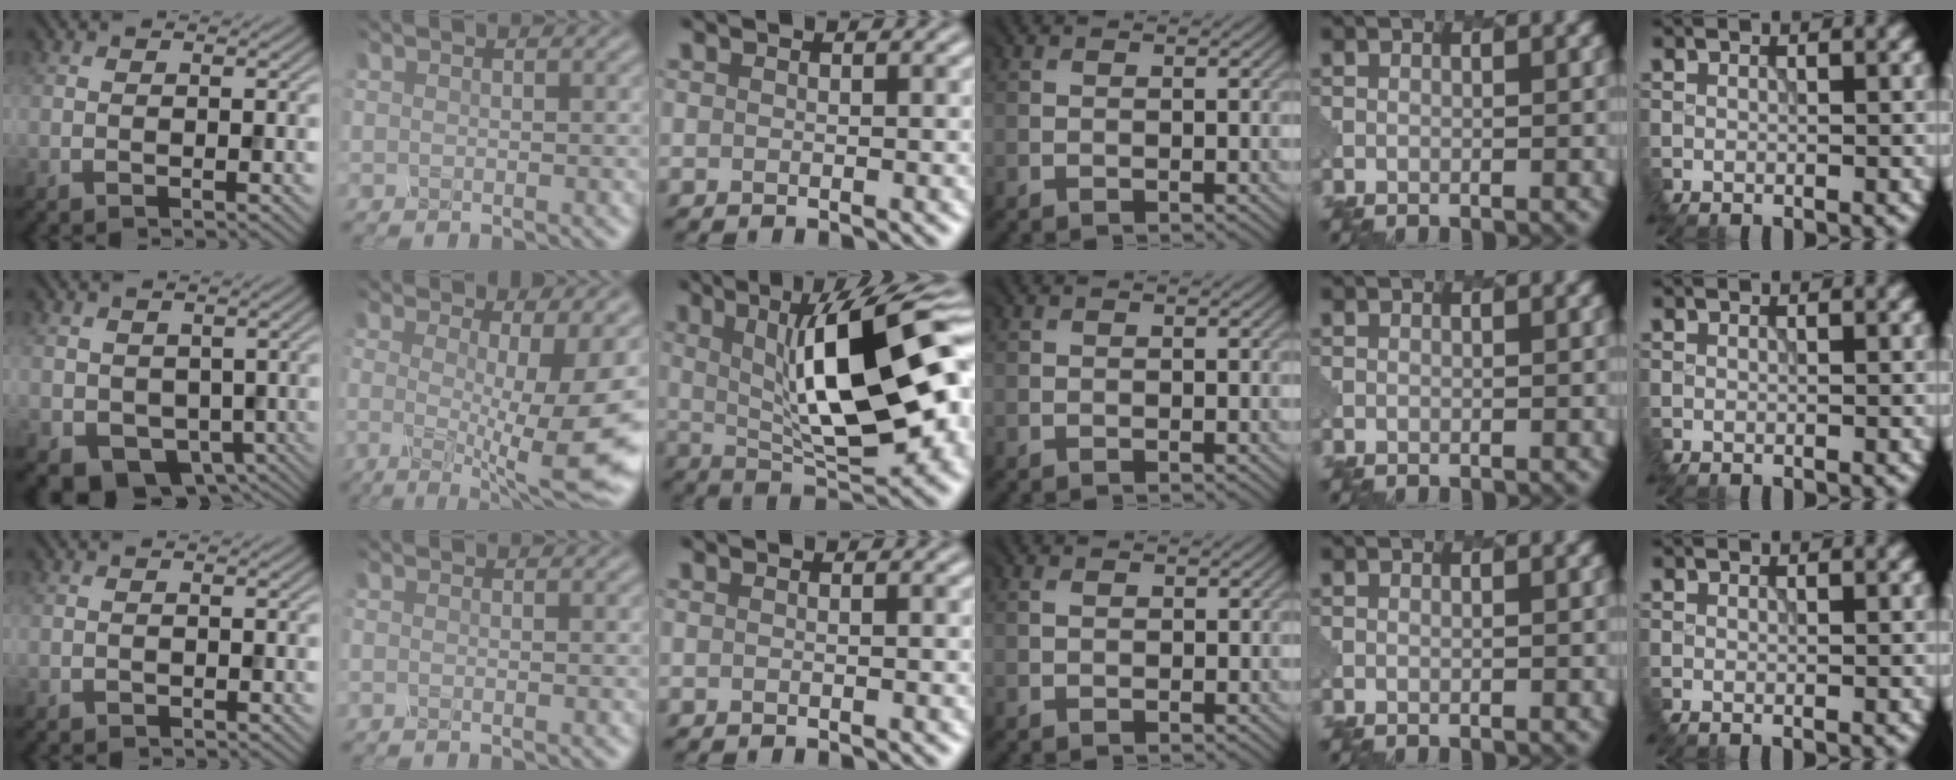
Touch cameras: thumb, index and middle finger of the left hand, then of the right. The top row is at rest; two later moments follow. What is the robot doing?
{"motion": "disassemble", "object": "battery cover"}